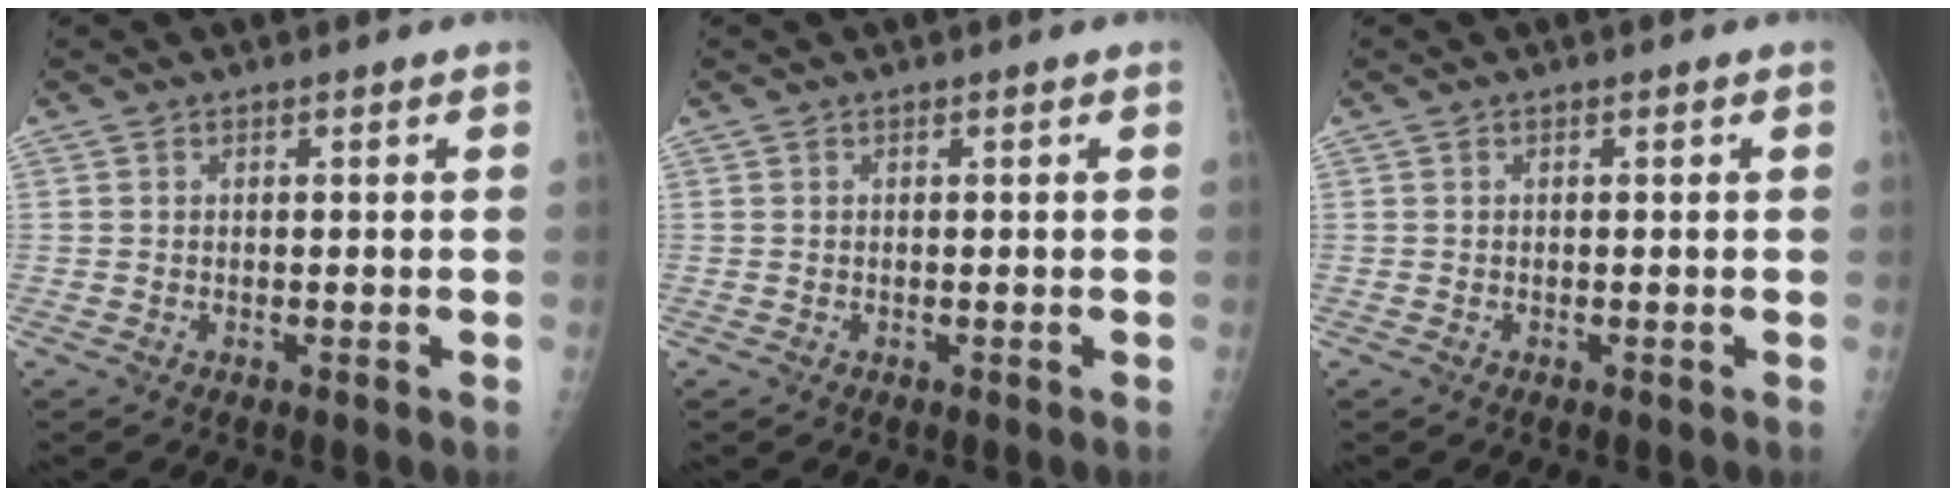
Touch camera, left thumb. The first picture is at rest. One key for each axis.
{"total": 0.0}
{"total": 0.0}